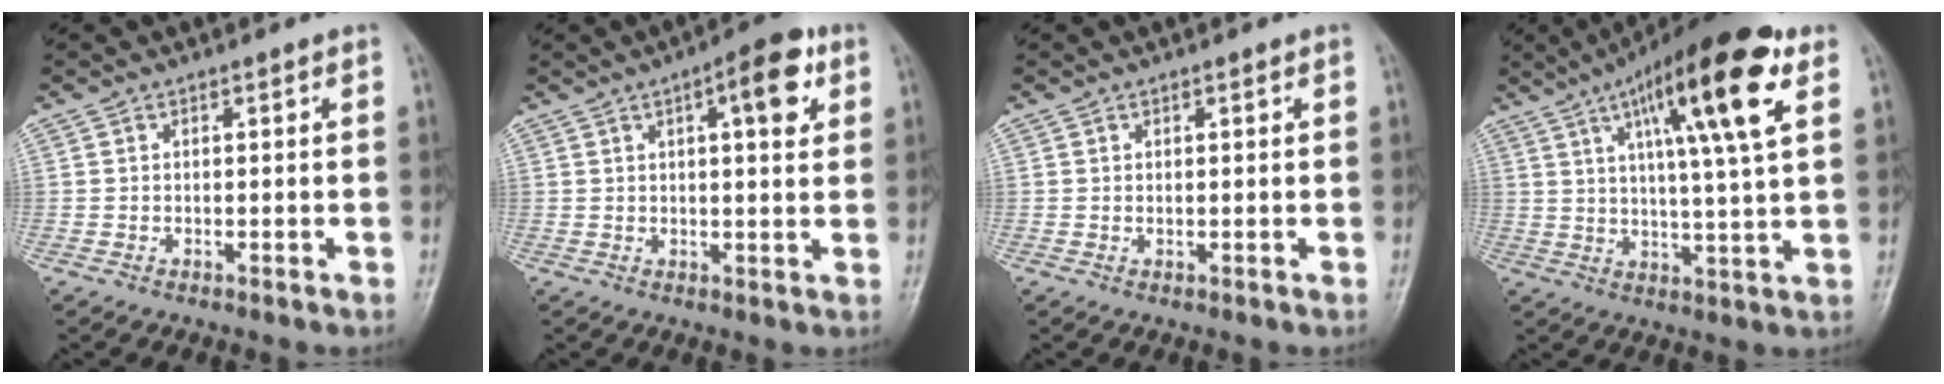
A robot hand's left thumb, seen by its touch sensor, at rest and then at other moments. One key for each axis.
{"total": 8.6, "fx": 3.4, "fy": 2.9, "fz": 7.3, "tx": -0.083, "ty": -0.002, "tz": 0.040}
{"total": 0.7, "fx": 0.4, "fy": 0.3, "fz": 0.5, "tx": -0.006, "ty": -0.002, "tz": 0.006}
{"total": 18.7, "fx": 8.1, "fy": 3.5, "fz": 16.5, "tx": -0.249, "ty": -0.012, "tz": 0.124}